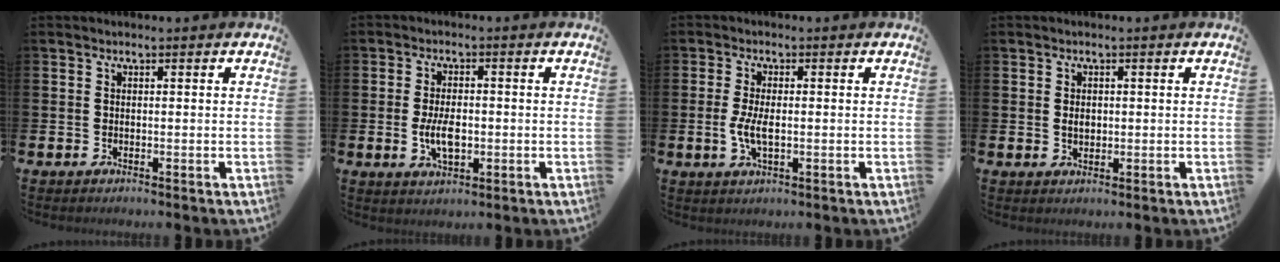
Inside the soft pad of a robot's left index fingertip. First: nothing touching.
{"total": 4.6, "force": [-0.6, 2.4, 3.9], "torque": [-0.057, 0.000, -0.012]}
{"total": 3.7, "force": [-0.3, 1.6, 3.3], "torque": [-0.065, 0.000, -0.010]}
{"total": 1.7, "force": [0.2, 1.2, 1.3], "torque": [-0.007, 0.000, -0.002]}